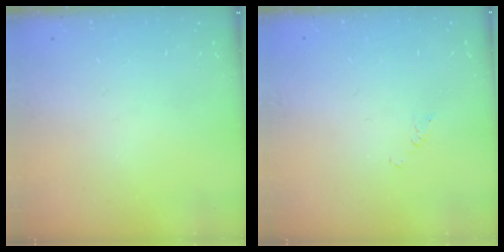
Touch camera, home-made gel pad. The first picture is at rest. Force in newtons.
{"total": 1.2, "press": 1.2, "slide": 0.2}